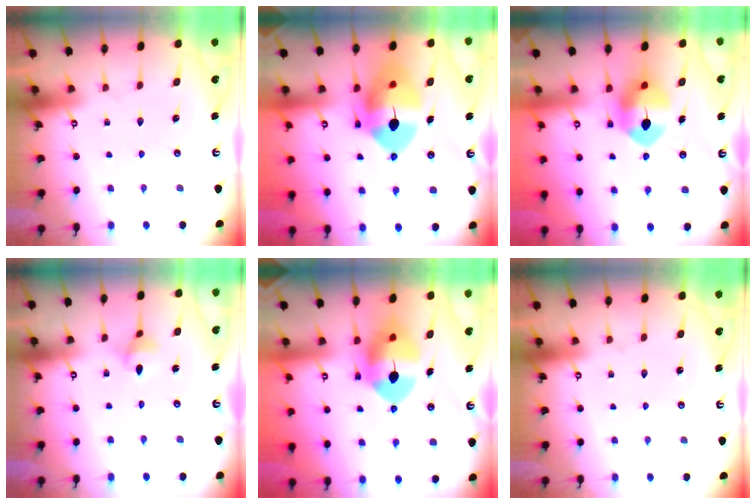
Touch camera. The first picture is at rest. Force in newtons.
{"total": 14.6, "press": 14.4, "slide": 2.1}
{"total": 8.4, "press": 8.3, "slide": 1.4}
{"total": 4.2, "press": 4.2, "slide": 0.7}
{"total": 11.7, "press": 11.5, "slide": 2.2}
{"total": 0.0}